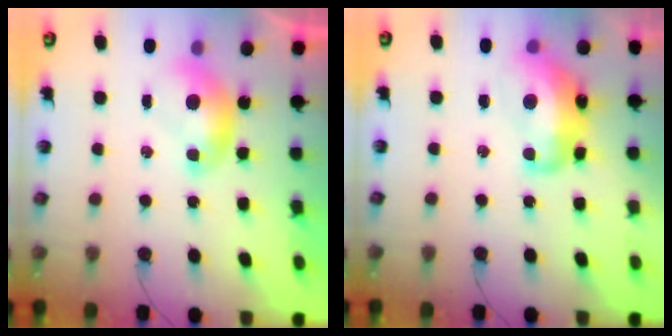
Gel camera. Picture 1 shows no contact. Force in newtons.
{"total": 8.0, "press": 7.9, "slide": 1.0}